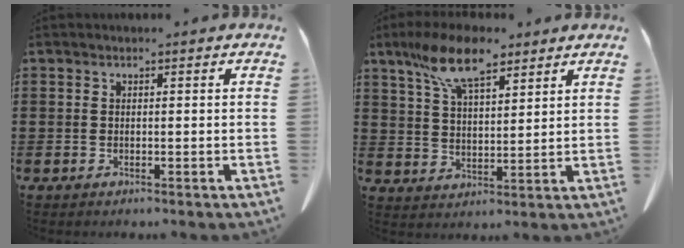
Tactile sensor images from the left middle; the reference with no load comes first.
{"total": 10.8, "force": [7.6, 3.7, 6.7], "torque": [-0.150, -0.007, 0.142]}